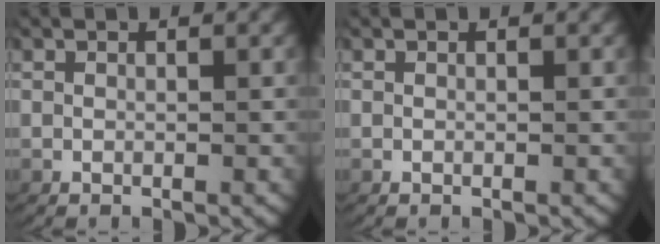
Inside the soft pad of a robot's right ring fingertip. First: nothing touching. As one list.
[{"total": 0.0}]